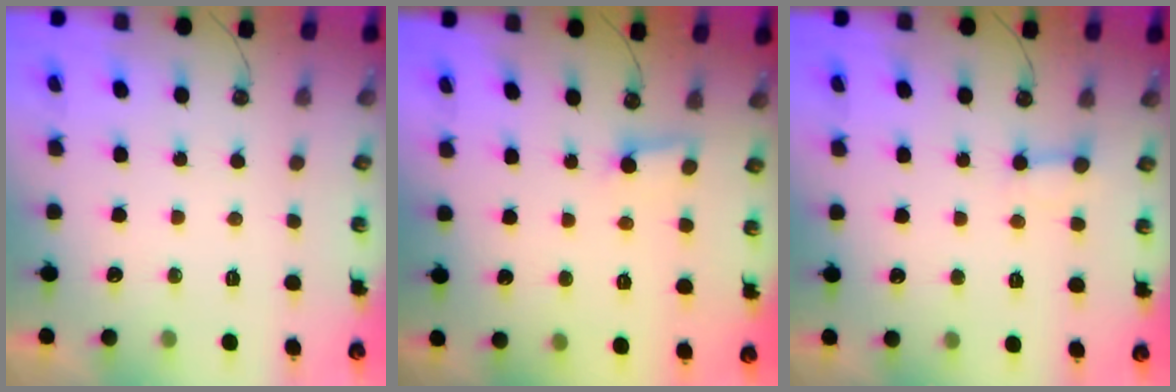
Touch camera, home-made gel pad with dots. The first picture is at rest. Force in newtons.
{"total": 2.9, "press": 2.9, "slide": 0.2}
{"total": 3.0, "press": 3.0, "slide": 0.4}